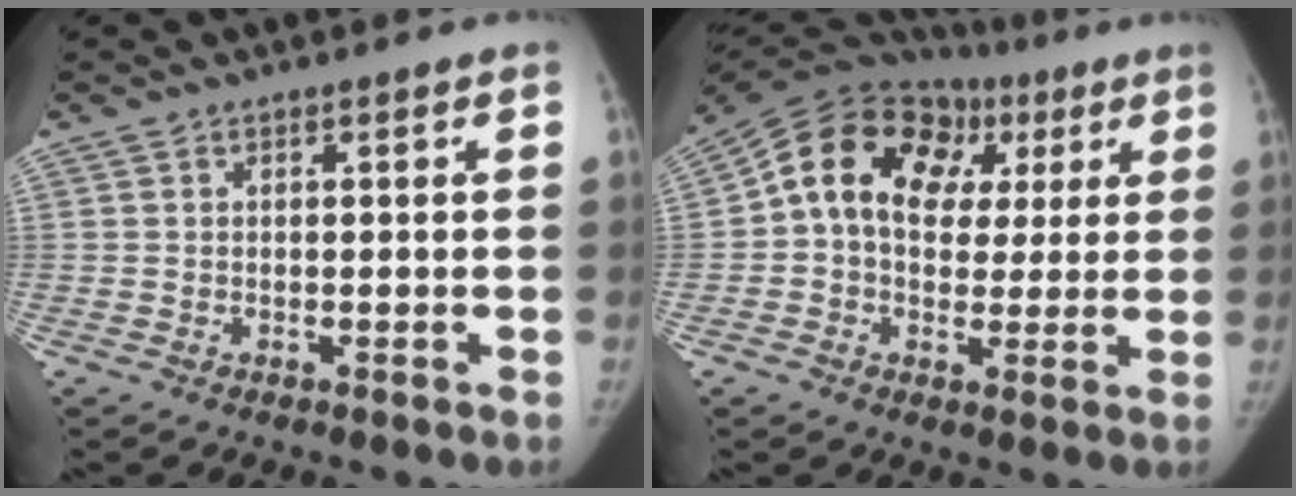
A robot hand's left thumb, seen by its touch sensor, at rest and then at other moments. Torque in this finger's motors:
{"motor_torque": [-0.26, 1.43, 0.81, 0.83, 0.15]}